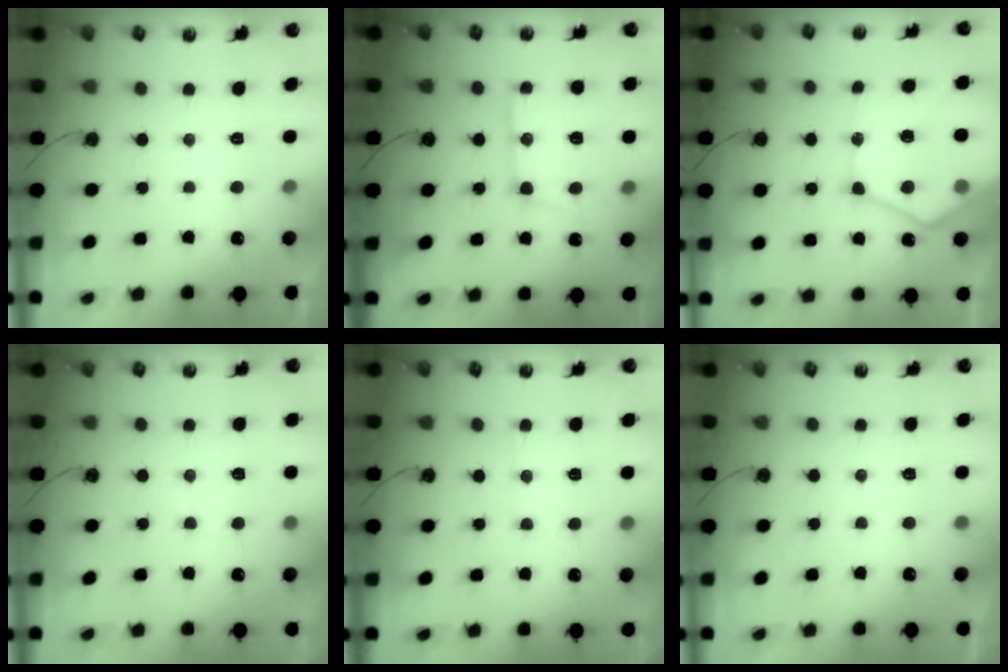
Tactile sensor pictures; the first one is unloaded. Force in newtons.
{"total": 14.0, "press": 14.0, "slide": 1.4}
{"total": 16.5, "press": 16.5, "slide": 1.8}
{"total": 4.0, "press": 4.0, "slide": 0.5}
{"total": 4.8, "press": 4.7, "slide": 0.5}
{"total": 3.0, "press": 3.0, "slide": 0.3}